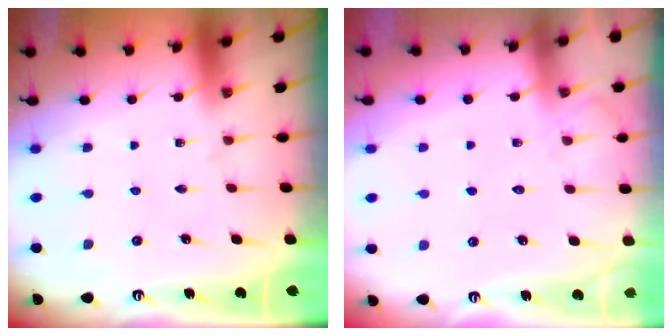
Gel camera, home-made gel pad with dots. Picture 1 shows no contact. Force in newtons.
{"total": 6.4, "press": 6.3, "slide": 0.8}